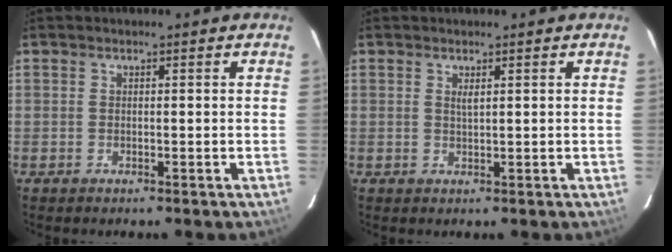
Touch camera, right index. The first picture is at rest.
{"total": 1.0, "force": [0.6, 0.1, 0.9], "torque": [-0.016, -0.001, 0.010]}